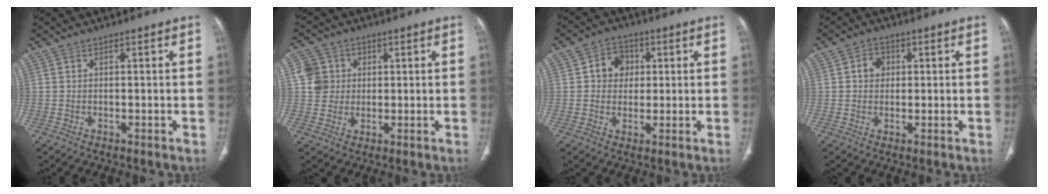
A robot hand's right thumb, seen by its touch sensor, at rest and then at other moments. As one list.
[{"total": 6.5, "force": [1.3, 6.2, 1.6], "torque": [-0.002, 0.005, 0.020]}, {"total": 6.2, "force": [1.2, 5.3, 2.9], "torque": [-0.011, 0.004, 0.013]}, {"total": 4.3, "force": [0.8, 3.8, 2.0], "torque": [-0.005, 0.005, 0.009]}]